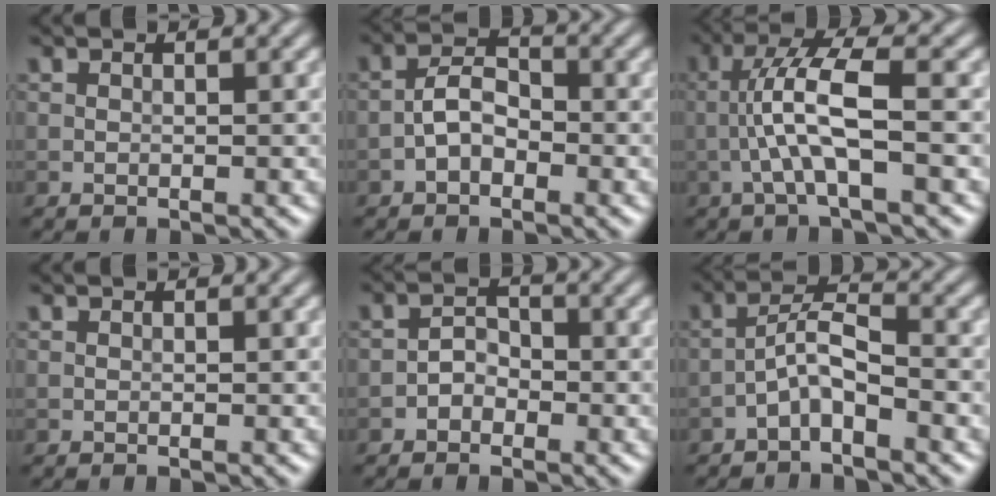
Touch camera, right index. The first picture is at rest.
{"total": 2.8, "force": [-1.2, 1.6, 2.0], "torque": [-0.032, 0.012, -0.029]}
{"total": 5.4, "force": [-1.2, 0.7, 5.2], "torque": [-0.101, 0.020, -0.027]}
{"total": 0.0}
{"total": 1.7, "force": [-0.9, 1.2, 0.7], "torque": [-0.009, 0.008, -0.019]}
{"total": 3.1, "force": [-1.8, 0.8, 2.3], "torque": [-0.047, 0.014, -0.040]}